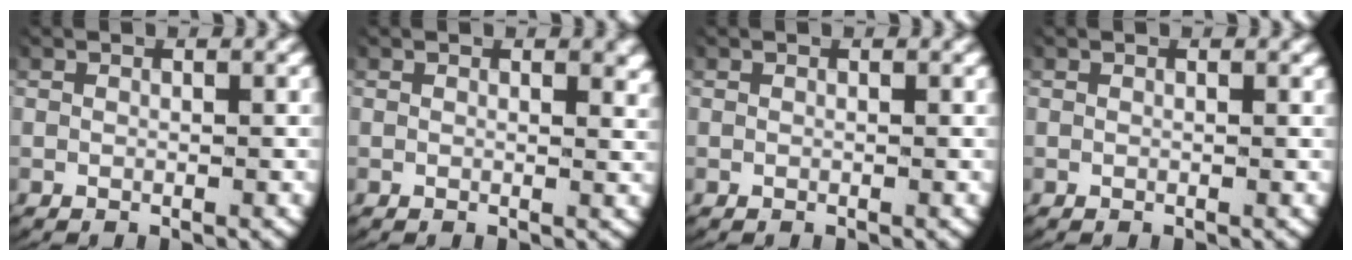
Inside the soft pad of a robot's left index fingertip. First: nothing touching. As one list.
[{"total": 1.0, "force": [0.9, 0.0, 0.5], "torque": [-0.006, -0.005, 0.013]}, {"total": 0.0}, {"total": 0.0}]